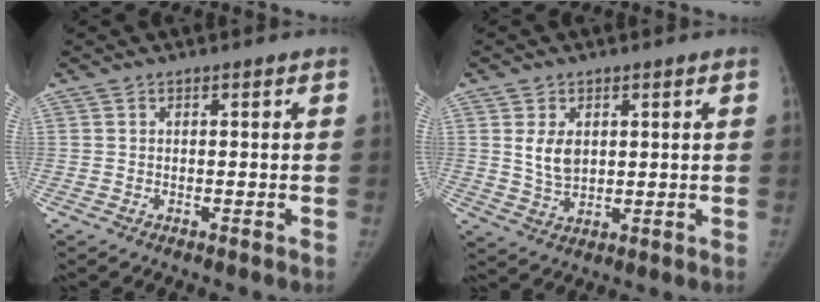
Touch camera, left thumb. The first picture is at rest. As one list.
[{"total": 5.5, "force": [1.6, 3.8, 3.7], "torque": [-0.049, -0.016, 0.038]}]